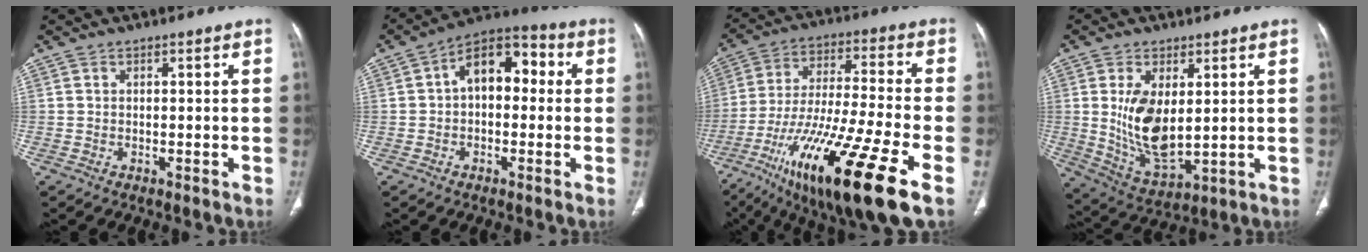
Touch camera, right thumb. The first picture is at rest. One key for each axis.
{"total": 11.0, "fx": 1.1, "fy": 6.9, "fz": 8.5, "tx": -0.100, "ty": 0.036, "tz": 0.003}
{"total": 25.6, "fx": -11.6, "fy": 4.7, "fz": 22.3, "tx": -0.422, "ty": 0.005, "tz": -0.199}
{"total": 11.7, "fx": 1.7, "fy": 5.9, "fz": 9.9, "tx": -0.177, "ty": -0.024, "tz": 0.050}